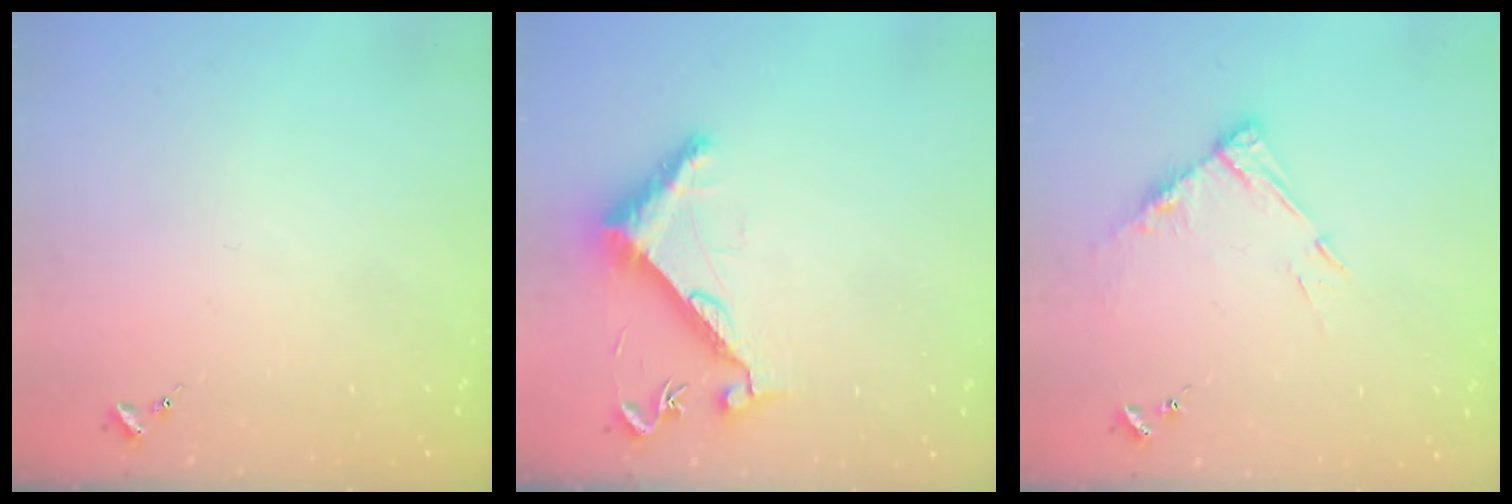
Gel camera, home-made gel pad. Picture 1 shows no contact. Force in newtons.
{"total": 8.6, "press": 8.6, "slide": 0.7}
{"total": 9.1, "press": 9.1, "slide": 0.7}